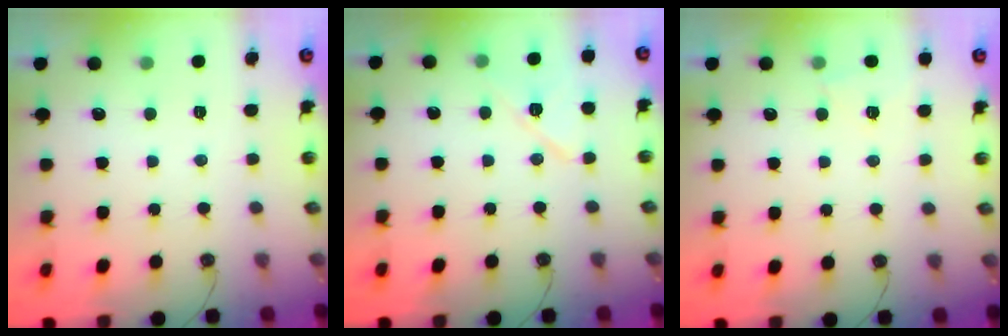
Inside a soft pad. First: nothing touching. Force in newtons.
{"total": 9.2, "press": 9.2, "slide": 0.9}
{"total": 3.7, "press": 3.4, "slide": 1.5}